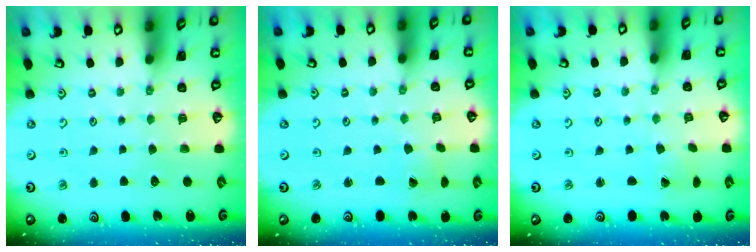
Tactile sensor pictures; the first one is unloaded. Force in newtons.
{"total": 1.0, "press": 0.9, "slide": 0.4}
{"total": 0.9, "press": 0.7, "slide": 0.5}